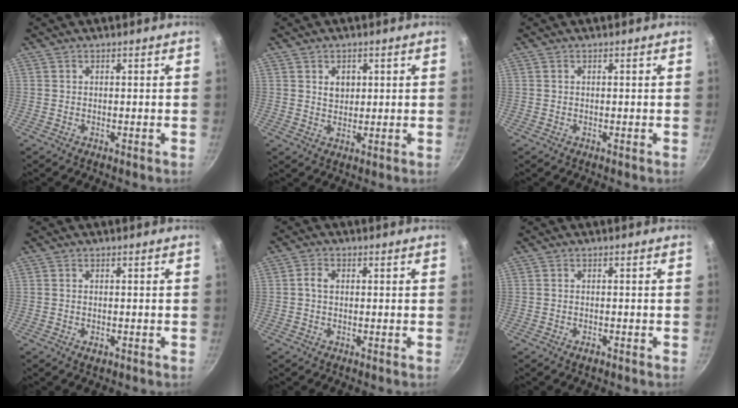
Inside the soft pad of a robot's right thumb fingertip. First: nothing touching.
{"total": 3.3, "force": [1.0, 2.5, 1.8], "torque": [-0.015, -0.005, 0.019]}
{"total": 0.0}
{"total": 1.5, "force": [-0.6, 0.9, 1.1], "torque": [-0.020, 0.000, -0.011]}
{"total": 2.2, "force": [0.1, 1.6, 1.6], "torque": [-0.028, 0.007, -0.001]}
{"total": 1.4, "force": [-0.8, 0.6, 0.9], "torque": [-0.019, 0.005, -0.015]}